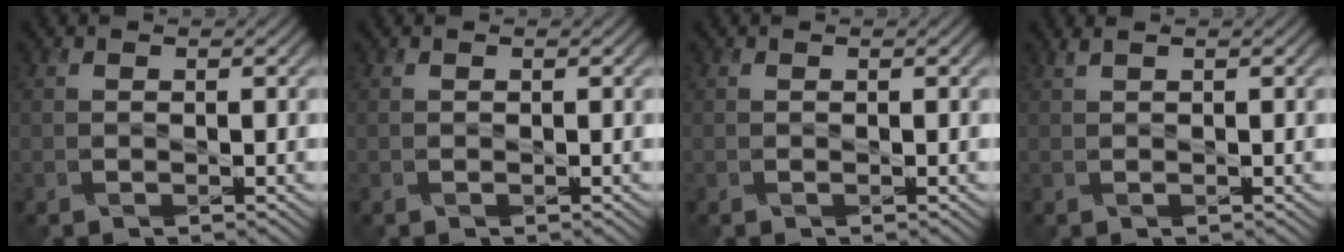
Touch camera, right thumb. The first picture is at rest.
{"total": 0.0}
{"total": 0.0}
{"total": 1.2, "force": [0.6, 0.3, 1.0], "torque": [-0.012, 0.012, 0.008]}